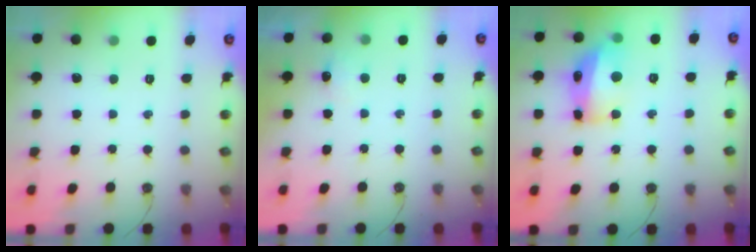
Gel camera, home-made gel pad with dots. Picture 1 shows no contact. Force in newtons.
{"total": 5.6, "press": 5.3, "slide": 1.6}
{"total": 13.1, "press": 13.0, "slide": 1.1}